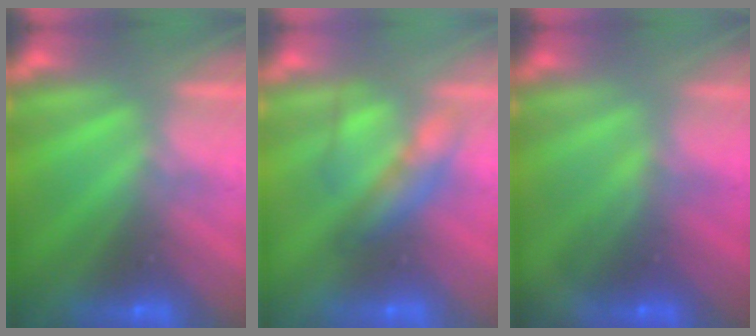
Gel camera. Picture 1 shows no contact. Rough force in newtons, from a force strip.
{"total": 2.3}
{"total": 1.7}